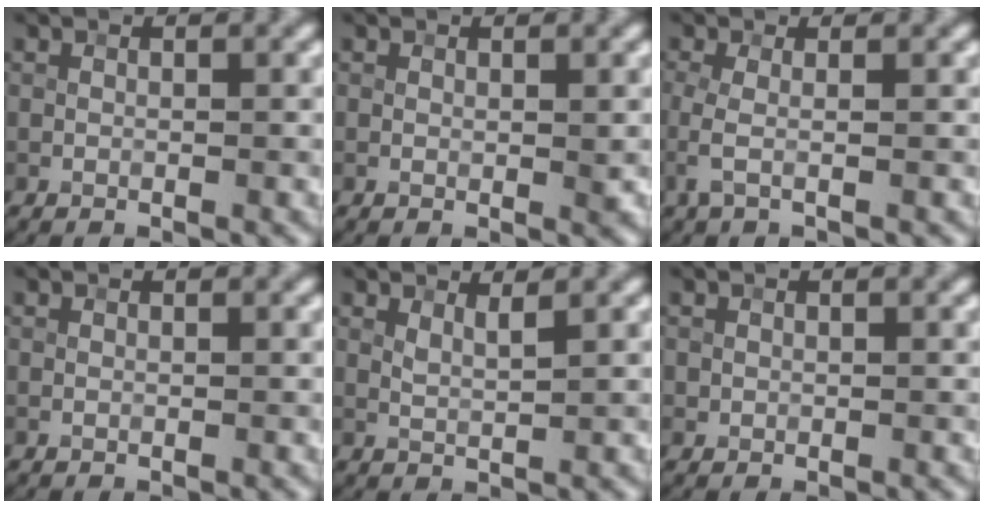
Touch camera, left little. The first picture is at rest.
{"total": 0.5, "force": [0.1, 0.2, 0.5], "torque": [-0.003, -0.002, 0.001]}
{"total": 2.0, "force": [-0.2, 0.6, 1.9], "torque": [-0.043, -0.004, -0.008]}
{"total": 0.0}
{"total": 1.3, "force": [0.9, 0.3, 0.9], "torque": [-0.022, -0.002, 0.015]}
{"total": 0.6, "force": [0.0, 0.6, 0.0], "torque": [0.009, -0.004, 0.001]}